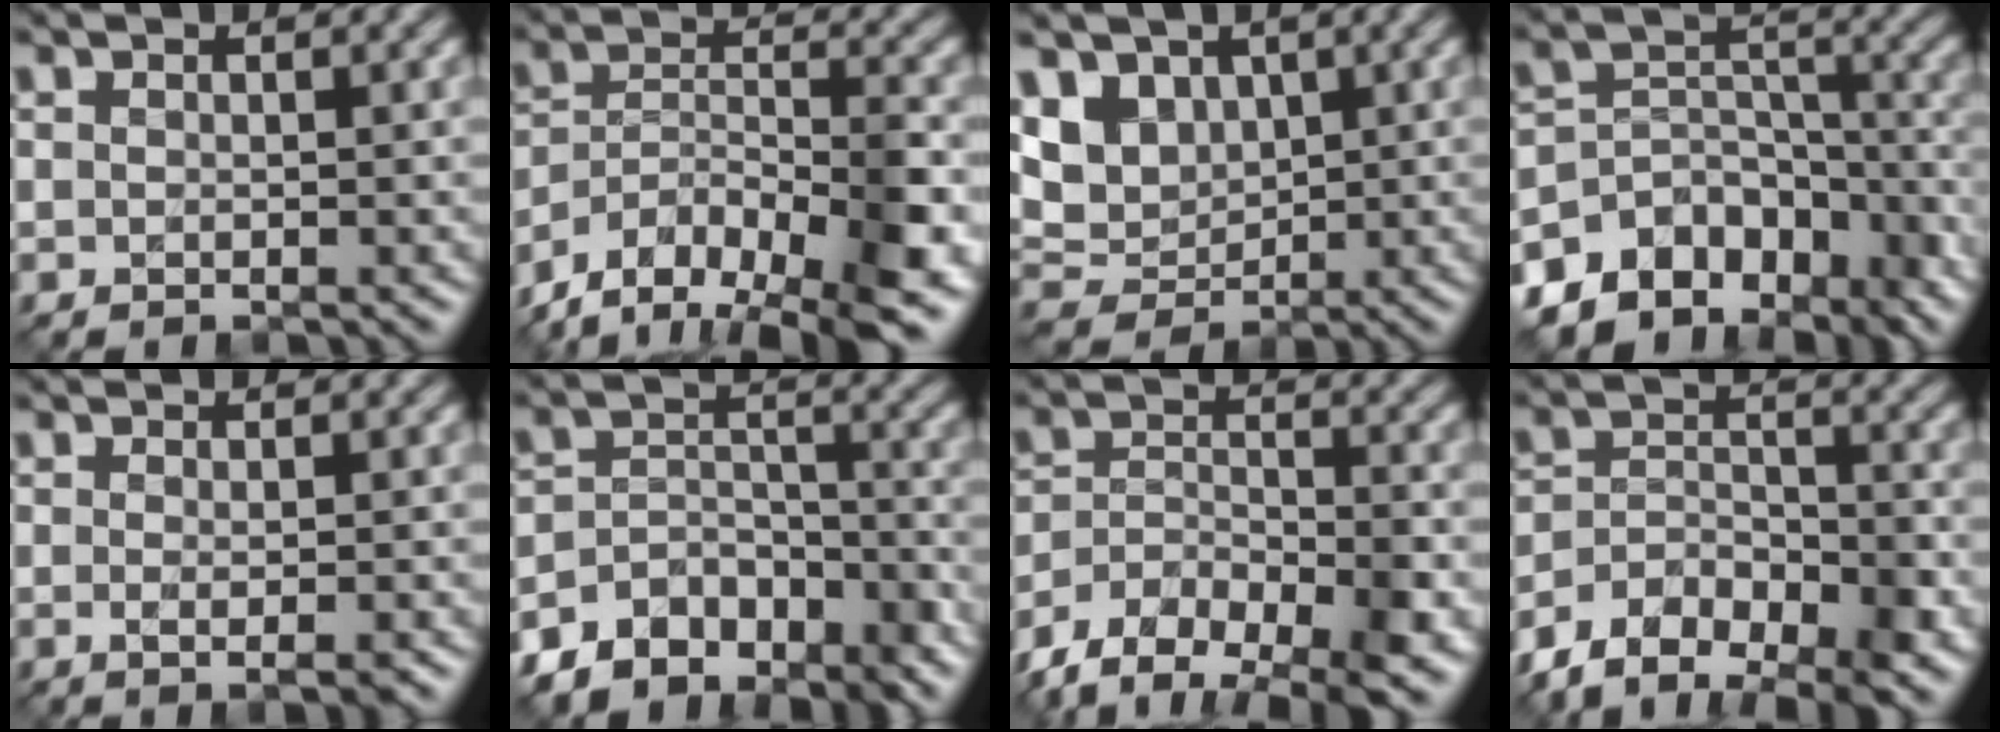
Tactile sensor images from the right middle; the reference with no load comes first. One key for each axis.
{"total": 11.5, "fx": -8.0, "fy": 5.1, "fz": 6.6, "tx": -0.114, "ty": 0.000, "tz": -0.132}
{"total": 6.1, "fx": 2.3, "fy": 4.7, "fz": 3.1, "tx": -0.072, "ty": 0.014, "tz": 0.038}
{"total": 11.6, "fx": -8.8, "fy": 6.8, "fz": 3.3, "tx": -0.057, "ty": 0.017, "tz": -0.131}
{"total": 1.7, "fx": -0.3, "fy": 0.3, "fz": 1.7, "tx": -0.028, "ty": -0.005, "tz": -0.006}
{"total": 8.0, "fx": -6.4, "fy": 4.0, "fz": 2.4, "tx": -0.031, "ty": 0.004, "tz": -0.107}
{"total": 9.6, "fx": -6.8, "fy": 4.2, "fz": 5.3, "tx": -0.090, "ty": -0.007, "tz": -0.122}
{"total": 8.8, "fx": -6.2, "fy": 4.2, "fz": 4.6, "tx": -0.077, "ty": -0.004, "tz": -0.112}